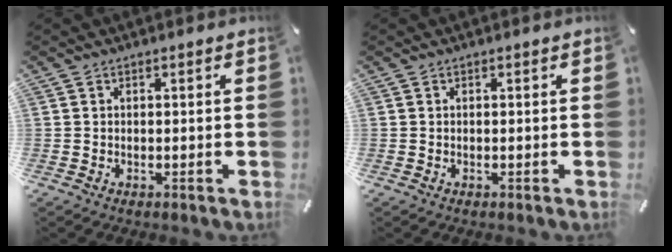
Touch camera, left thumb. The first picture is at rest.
{"total": 0.0}